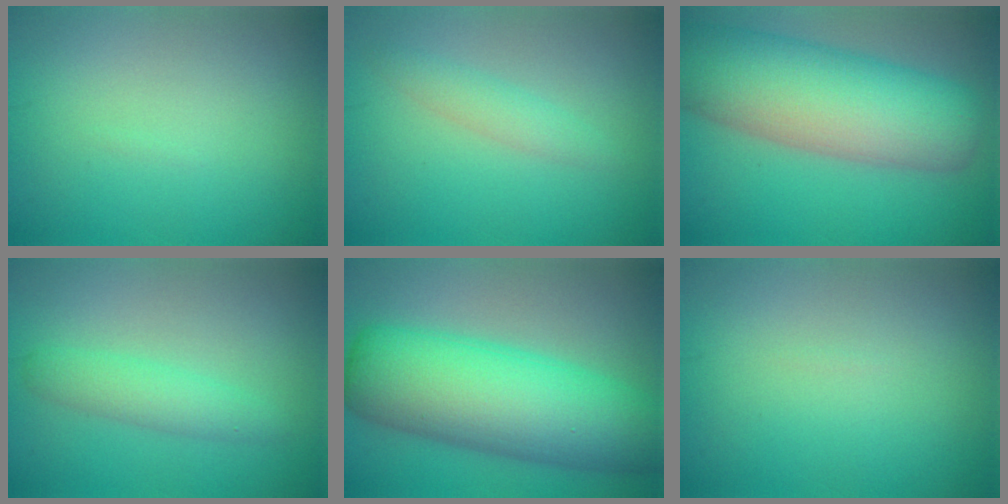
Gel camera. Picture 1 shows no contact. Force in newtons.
{"total": 1.8, "press": 1.8, "slide": 0.0}
{"total": 12.0, "press": 12.0, "slide": 0.6}
{"total": 2.4, "press": 2.4, "slide": 0.1}
{"total": 11.8, "press": 11.8, "slide": 0.0}
{"total": 0.0}